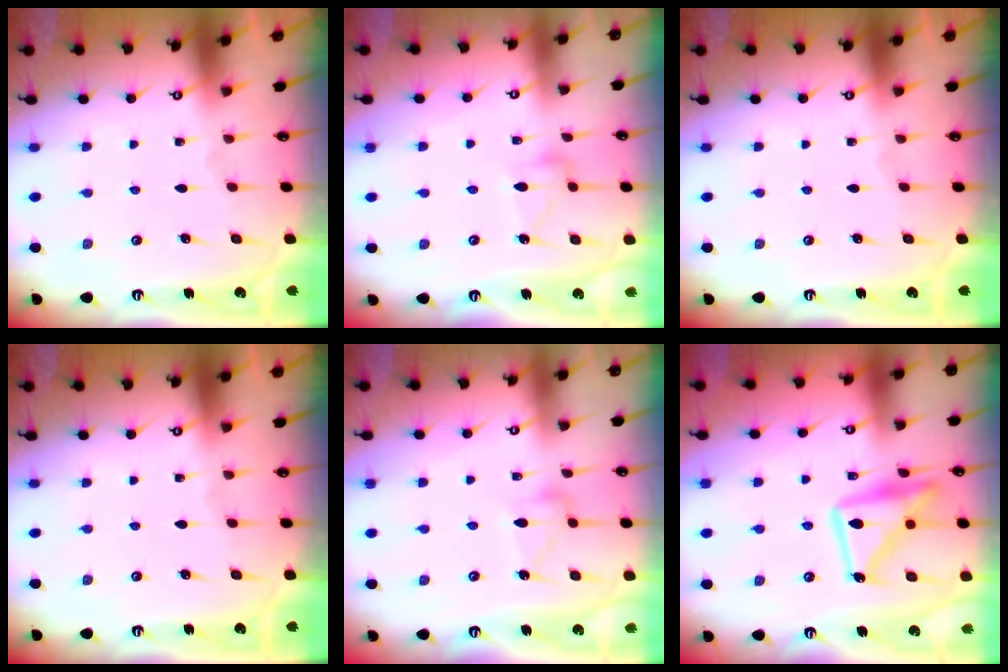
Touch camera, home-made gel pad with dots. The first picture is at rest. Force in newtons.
{"total": 9.0, "press": 9.0, "slide": 0.4}
{"total": 0.0}
{"total": 0.0}
{"total": 9.0, "press": 9.0, "slide": 0.4}
{"total": 14.8, "press": 14.7, "slide": 1.3}